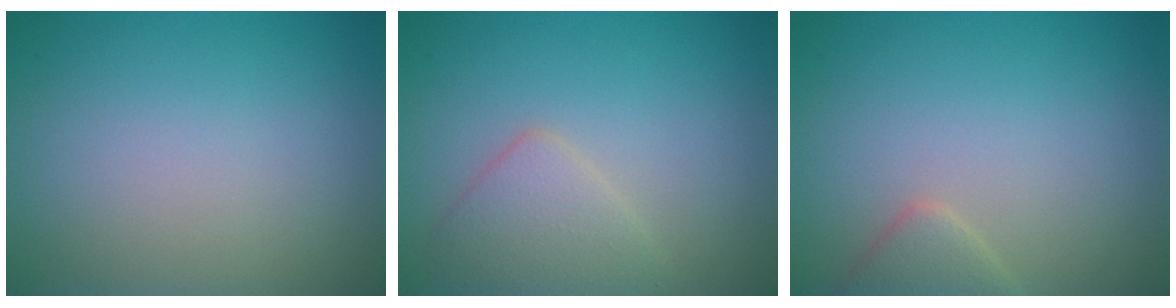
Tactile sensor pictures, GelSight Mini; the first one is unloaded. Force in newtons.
{"total": 2.8, "press": 2.8, "slide": 0.1}
{"total": 2.0, "press": 2.0, "slide": 0.1}